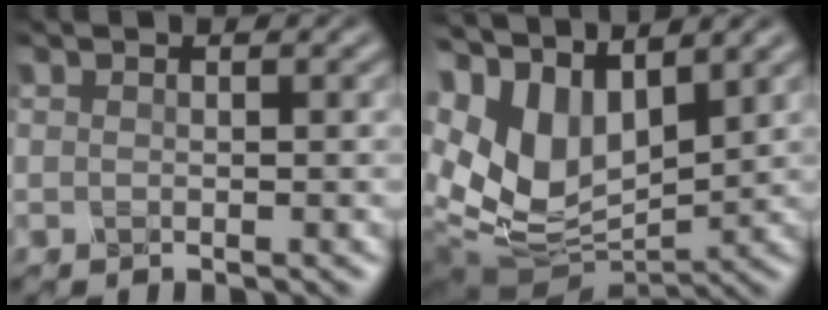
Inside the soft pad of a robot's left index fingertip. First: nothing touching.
{"total": 9.4, "force": [3.7, 5.1, 7.0], "torque": [-0.160, 0.002, 0.083]}